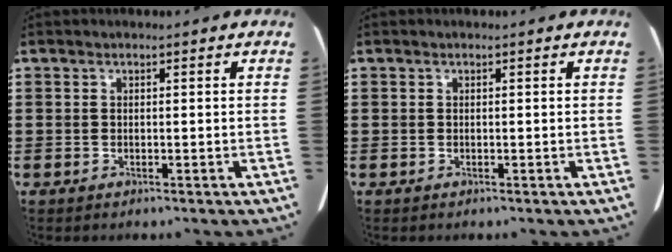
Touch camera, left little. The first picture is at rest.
{"total": 0.0}